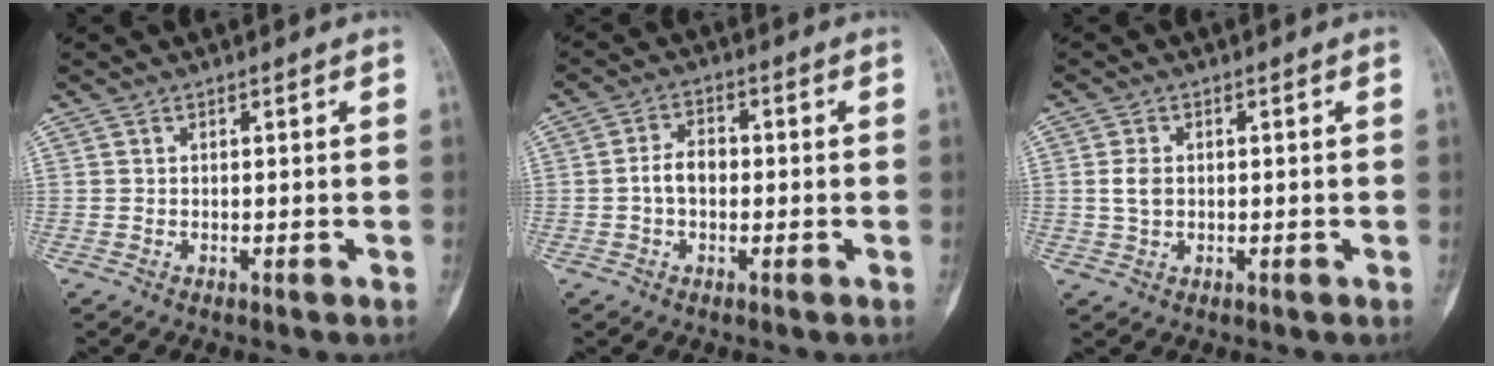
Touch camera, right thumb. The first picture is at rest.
{"total": 4.4, "force": [-0.6, 2.9, 3.2], "torque": [-0.048, 0.018, -0.017]}
{"total": 2.9, "force": [0.2, 2.1, 2.0], "torque": [-0.039, 0.003, 0.005]}